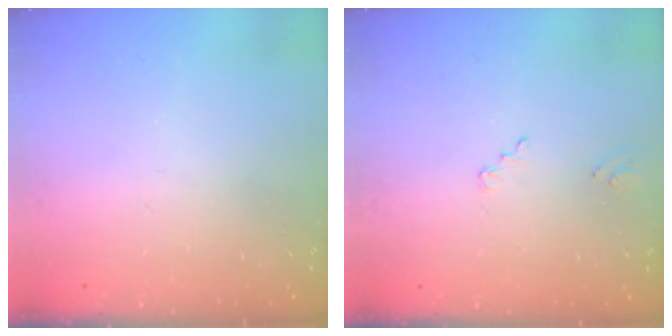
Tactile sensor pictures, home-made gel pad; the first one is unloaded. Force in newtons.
{"total": 1.0, "press": 1.0, "slide": 0.1}